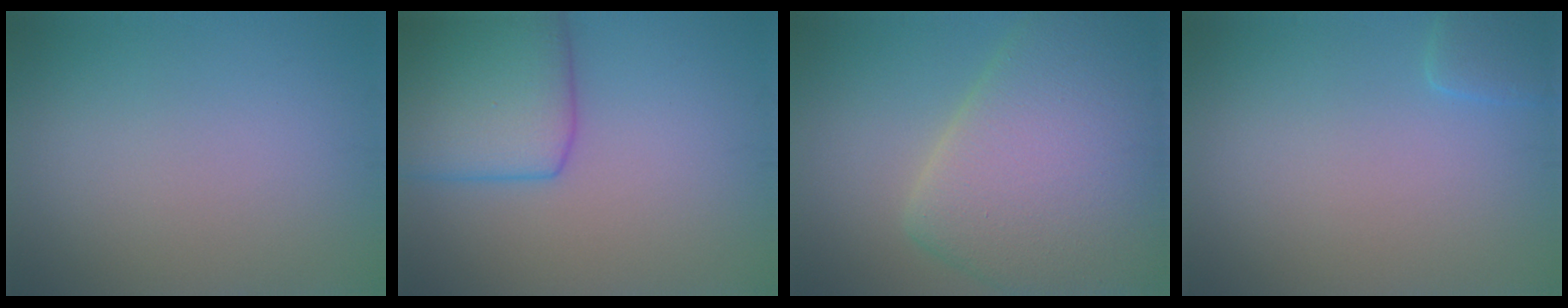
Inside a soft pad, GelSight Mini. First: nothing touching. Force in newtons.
{"total": 7.6, "press": 7.6, "slide": 0.3}
{"total": 11.7, "press": 11.6, "slide": 0.9}
{"total": 1.6, "press": 1.6, "slide": 0.2}